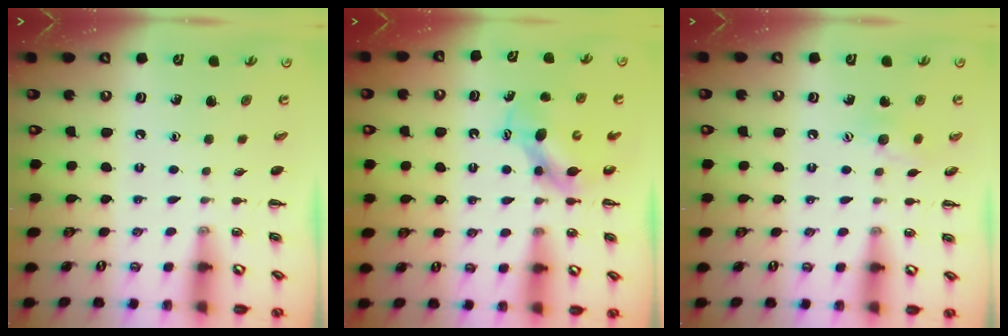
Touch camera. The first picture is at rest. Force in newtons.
{"total": 6.7, "press": 6.7, "slide": 0.7}
{"total": 7.7, "press": 7.6, "slide": 1.3}